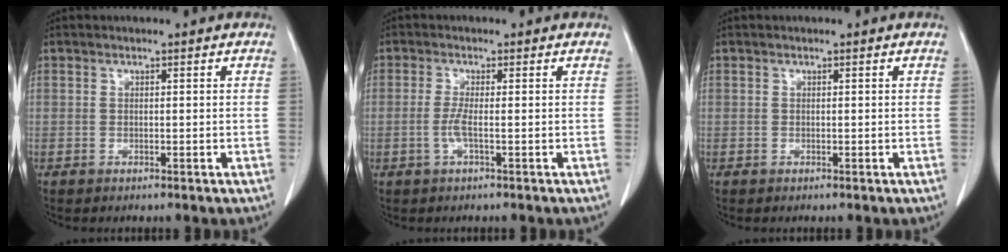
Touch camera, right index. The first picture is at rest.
{"total": 2.1, "force": [-0.6, -0.2, 2.0], "torque": [-0.048, -0.003, -0.015]}
{"total": 0.0}